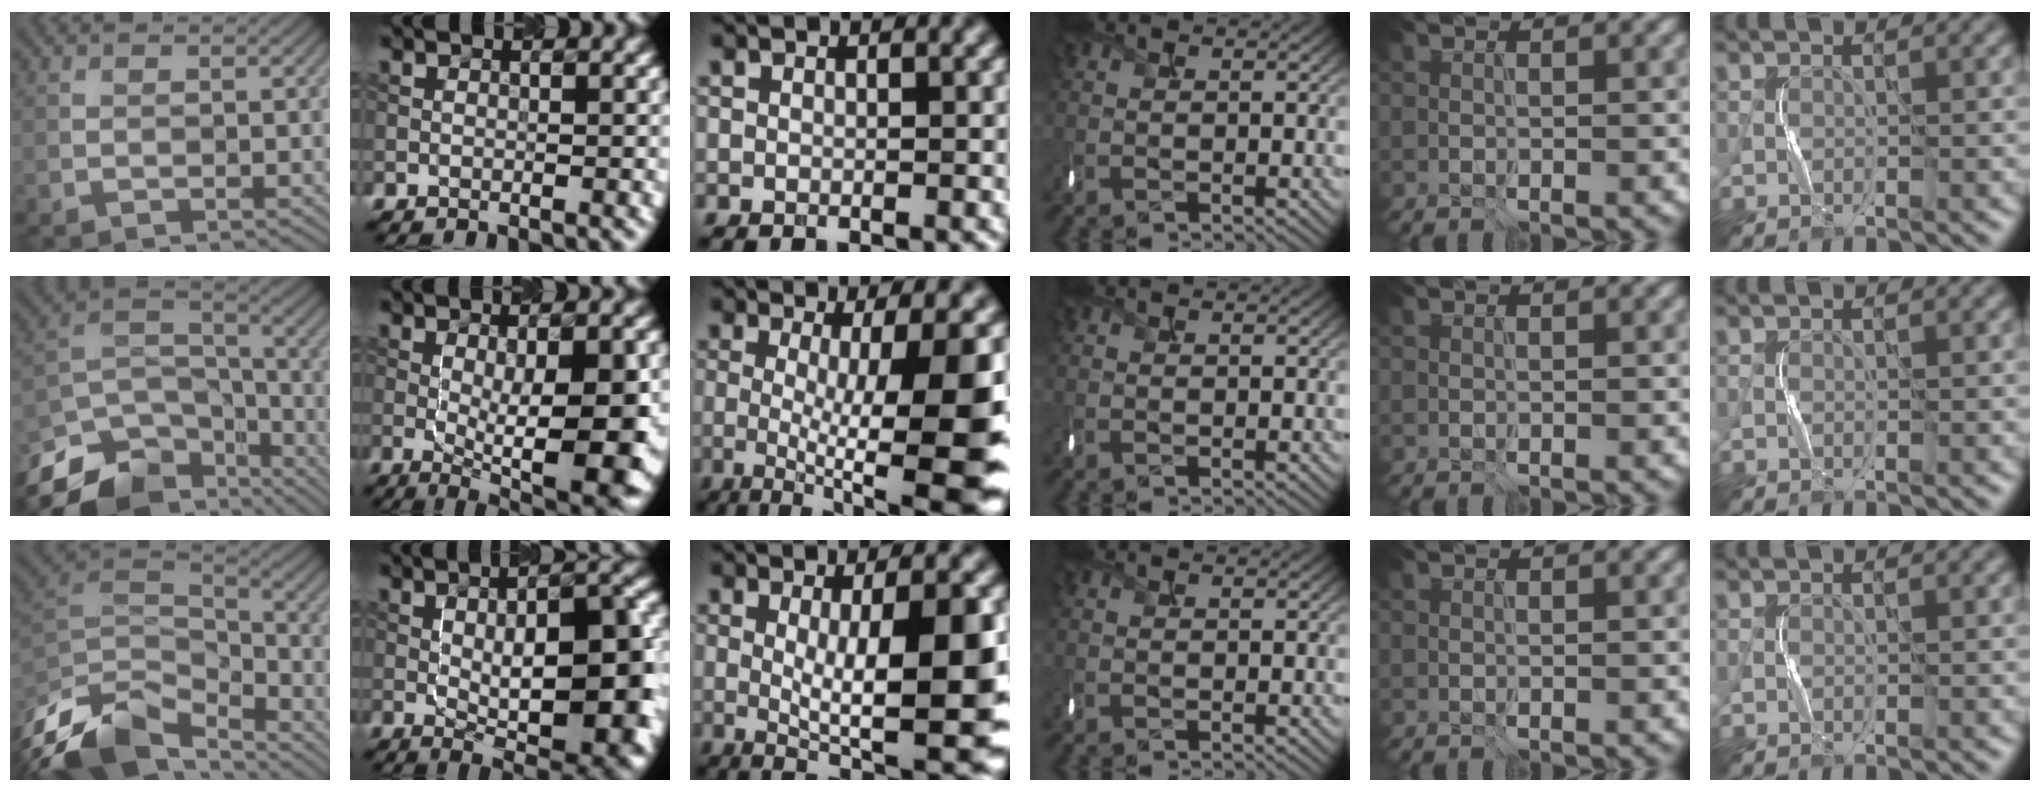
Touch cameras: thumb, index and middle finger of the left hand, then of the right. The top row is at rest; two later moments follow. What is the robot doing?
{"motion": "shake", "object": "box of matches"}